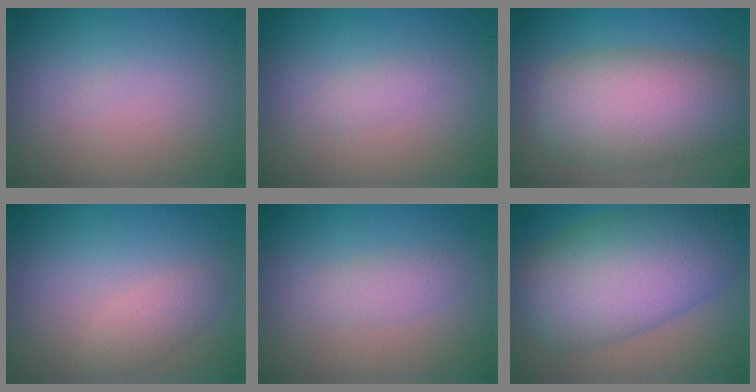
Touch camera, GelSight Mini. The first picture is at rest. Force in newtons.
{"total": 0.9, "press": 0.9, "slide": 0.0}
{"total": 9.5, "press": 9.4, "slide": 0.4}
{"total": 1.6, "press": 1.6, "slide": 0.1}
{"total": 1.4, "press": 1.4, "slide": 0.0}
{"total": 11.2, "press": 11.2, "slide": 0.3}